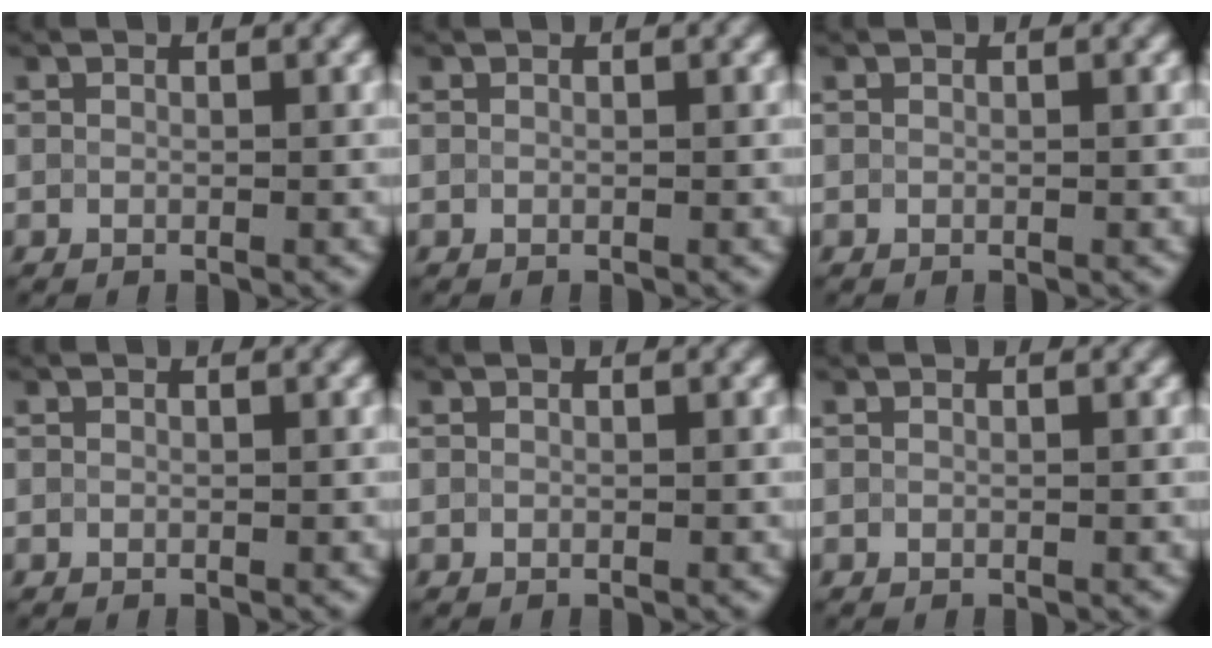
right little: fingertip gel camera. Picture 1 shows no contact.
{"total": 0.0}
{"total": 0.0}
{"total": 0.0}
{"total": 0.0}
{"total": 0.0}